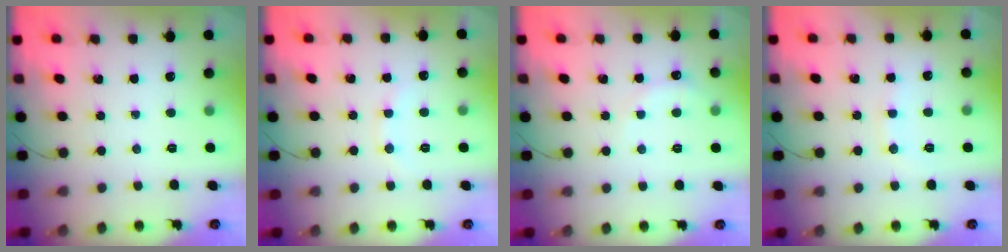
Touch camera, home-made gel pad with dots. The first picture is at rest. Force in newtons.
{"total": 4.9, "press": 4.8, "slide": 1.0}
{"total": 5.7, "press": 5.6, "slide": 1.0}
{"total": 6.4, "press": 6.3, "slide": 1.2}